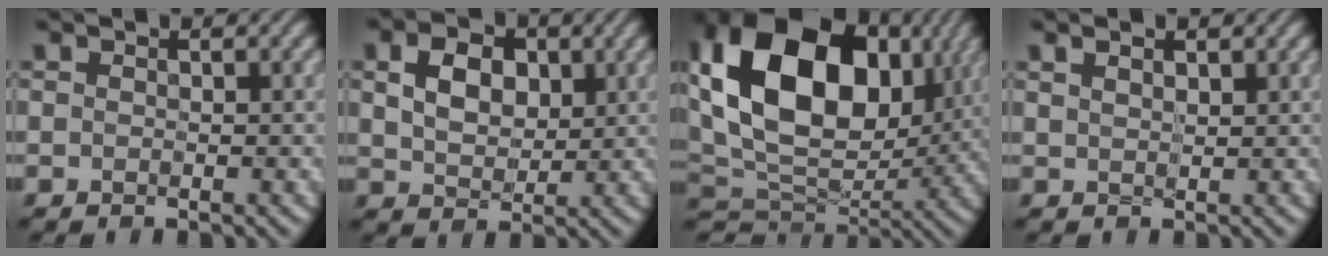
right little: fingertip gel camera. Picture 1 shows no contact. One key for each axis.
{"total": 4.3, "fx": 0.9, "fy": 3.0, "fz": 2.9, "tx": -0.058, "ty": 0.002, "tz": 0.011}
{"total": 18.1, "fx": 4.4, "fy": 12.3, "fz": 12.5, "tx": -0.246, "ty": 0.011, "tz": 0.084}
{"total": 1.9, "fx": 1.2, "fy": 0.8, "fz": 1.2, "tx": -0.016, "ty": 0.009, "tz": 0.012}